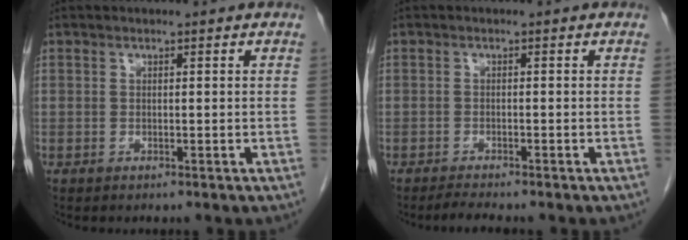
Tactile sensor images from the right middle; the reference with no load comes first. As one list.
[{"total": 2.3, "force": [-2.1, 0.0, 1.0], "torque": [-0.025, -0.008, -0.034]}]